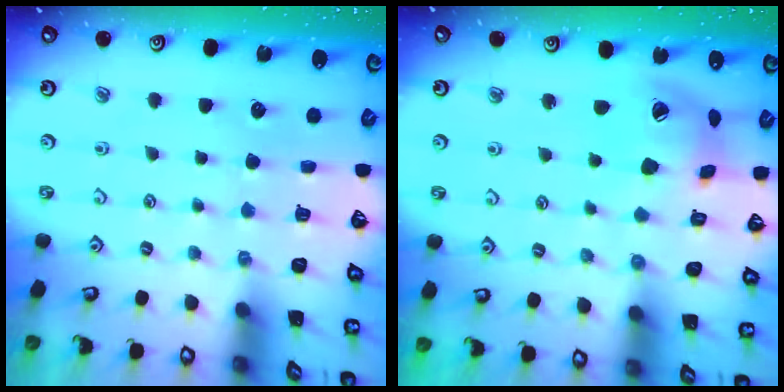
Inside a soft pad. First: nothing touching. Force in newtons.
{"total": 13.4, "press": 13.3, "slide": 1.8}